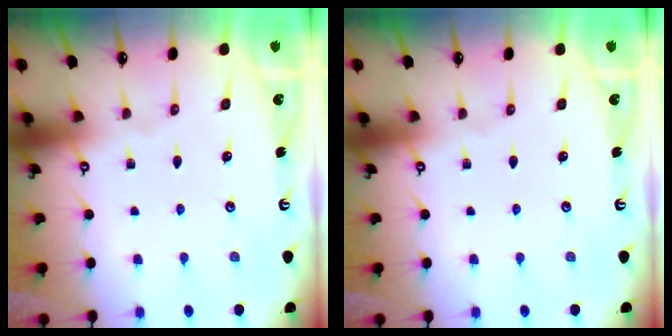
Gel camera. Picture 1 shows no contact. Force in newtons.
{"total": 0.0}